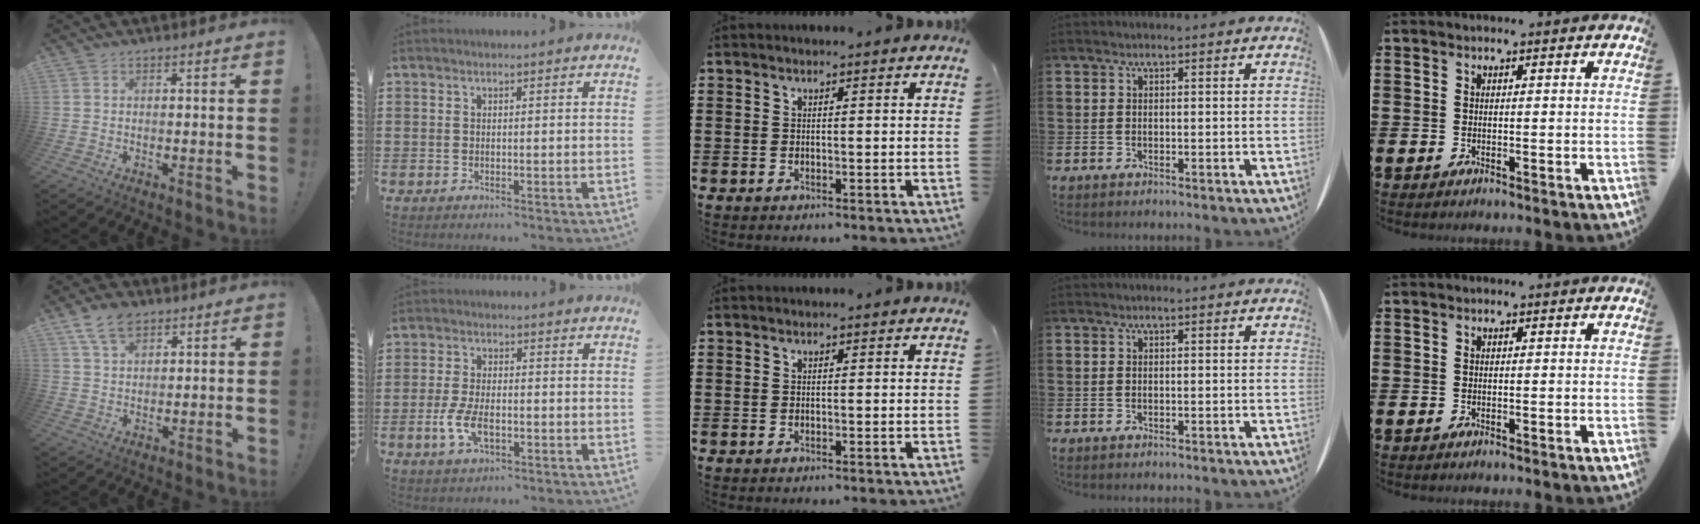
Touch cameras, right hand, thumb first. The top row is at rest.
{"thumb": {"total": 7.9, "force": [5.0, 4.4, 4.3], "torque": [-0.076, -0.015, 0.096]}, "index": {"total": 5.3, "force": [-1.6, 2.5, 4.4], "torque": [-0.104, -0.007, -0.031]}}